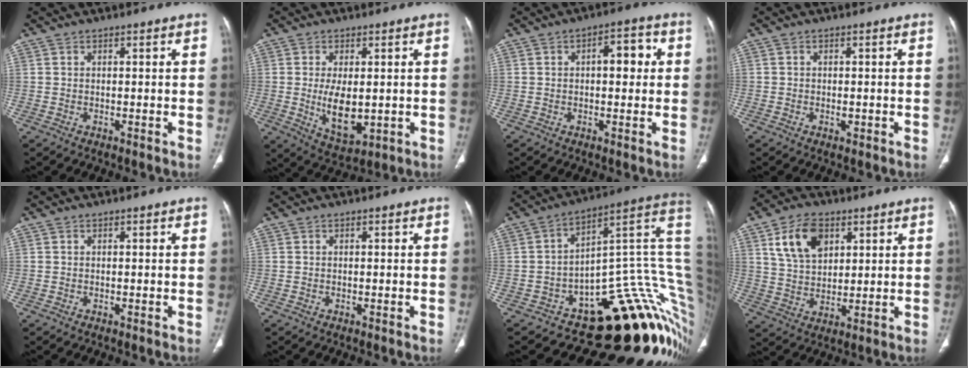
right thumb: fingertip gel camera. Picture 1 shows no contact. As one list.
[{"total": 8.8, "force": [-0.5, 4.5, 7.5], "torque": [-0.120, -0.018, 0.008]}, {"total": 6.1, "force": [0.9, 3.0, 5.2], "torque": [-0.054, 0.016, 0.009]}, {"total": 1.0, "force": [-0.5, 0.8, 0.4], "torque": [-0.003, 0.003, -0.006]}, {"total": 0.0}, {"total": 0.0}, {"total": 26.8, "force": [-2.0, 12.6, 23.6], "torque": [-0.160, 0.103, -0.009]}, {"total": 10.6, "force": [4.7, 6.8, 6.6], "torque": [-0.099, -0.014, 0.093]}]